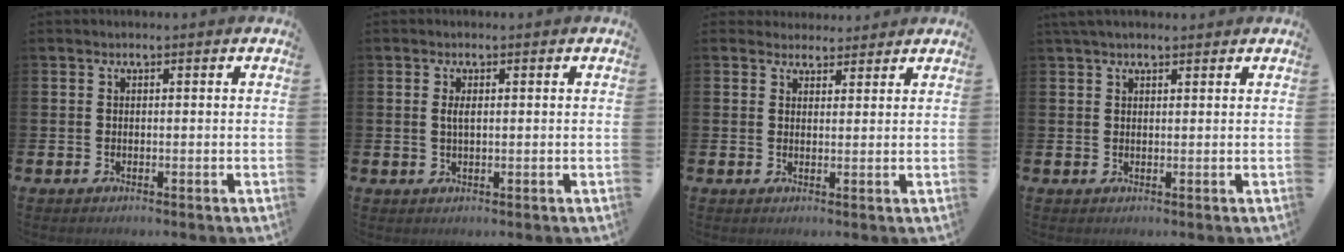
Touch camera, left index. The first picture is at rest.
{"total": 1.6, "force": [0.4, 0.5, 1.4], "torque": [-0.024, 0.003, 0.005]}
{"total": 3.4, "force": [3.1, 1.3, -0.1], "torque": [0.008, -0.014, 0.055]}
{"total": 2.3, "force": [2.1, 0.7, 0.8], "torque": [-0.006, -0.001, 0.035]}